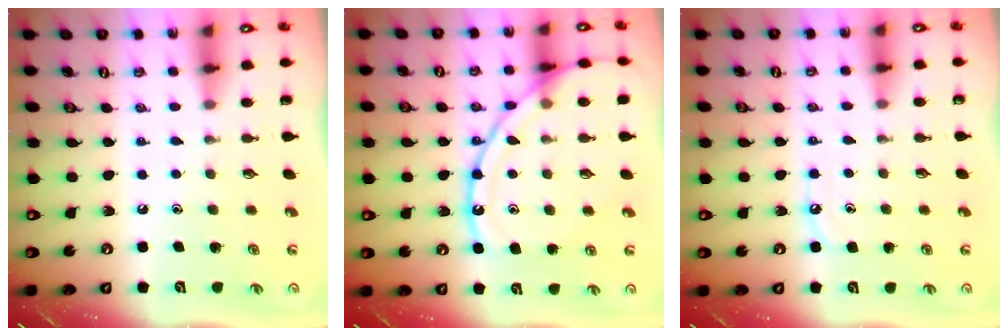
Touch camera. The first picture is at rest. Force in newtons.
{"total": 15.3, "press": 15.2, "slide": 1.6}
{"total": 4.4, "press": 4.4, "slide": 0.5}